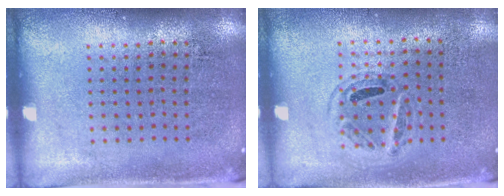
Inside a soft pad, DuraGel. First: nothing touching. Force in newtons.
{"total": 0.9, "press": 0.8, "slide": 0.4}